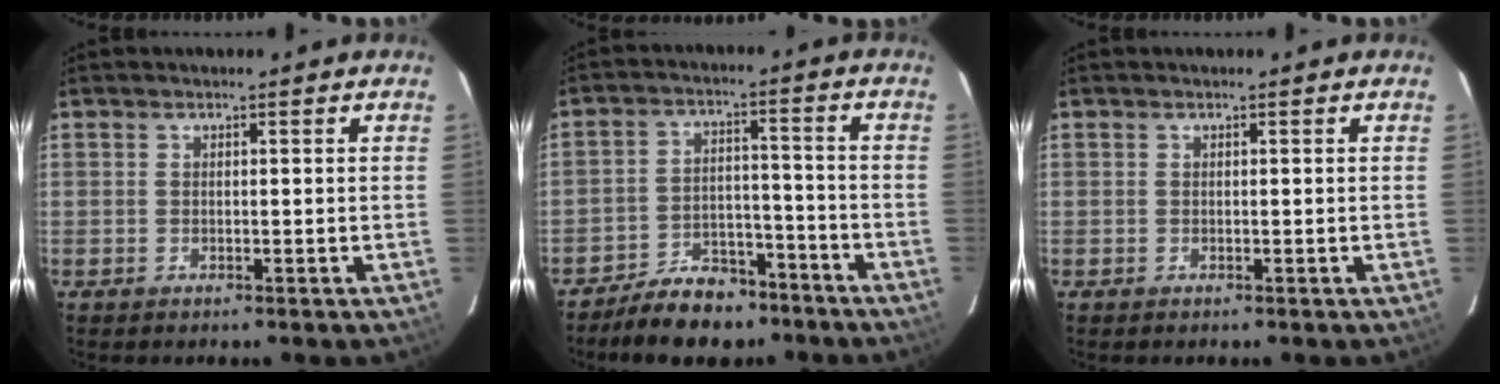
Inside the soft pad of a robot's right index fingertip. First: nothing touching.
{"total": 10.9, "force": [-8.8, 5.3, 3.8], "torque": [-0.083, 0.021, -0.124]}
{"total": 0.0}